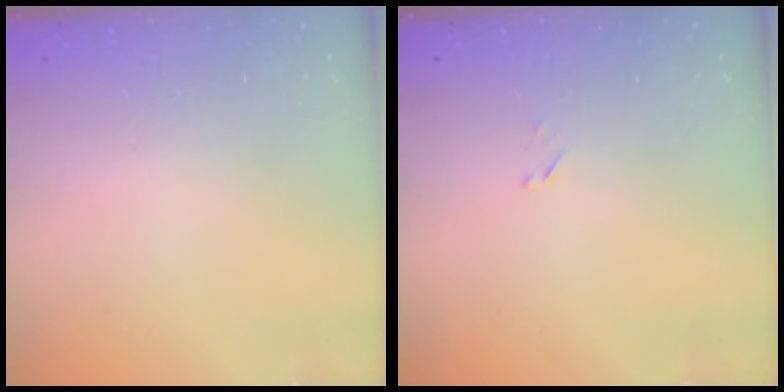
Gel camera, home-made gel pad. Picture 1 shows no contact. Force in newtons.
{"total": 1.4, "press": 1.4, "slide": 0.2}